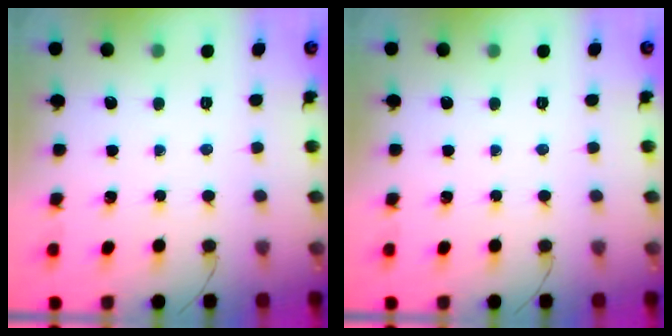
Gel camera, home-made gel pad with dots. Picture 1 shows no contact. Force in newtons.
{"total": 0.0}